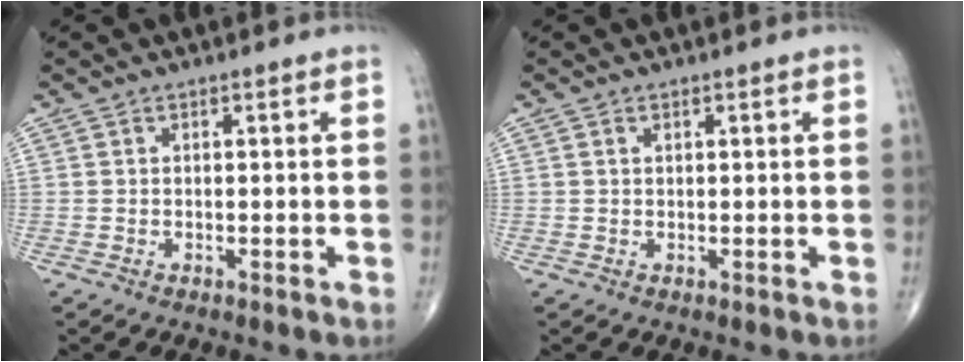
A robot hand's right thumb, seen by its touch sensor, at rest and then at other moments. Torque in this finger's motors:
{"motor_torque": [-0.27, 0.10, -0.06, 0.22, 0.04]}